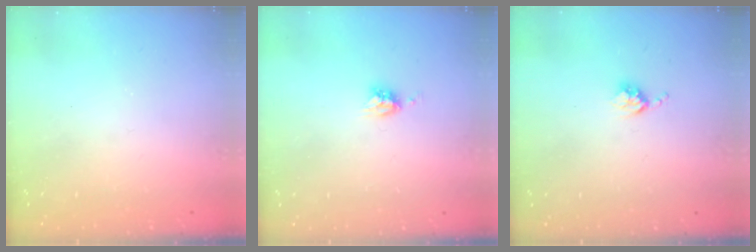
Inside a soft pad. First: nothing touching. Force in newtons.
{"total": 4.7, "press": 4.6, "slide": 0.4}
{"total": 3.3, "press": 3.3, "slide": 0.4}